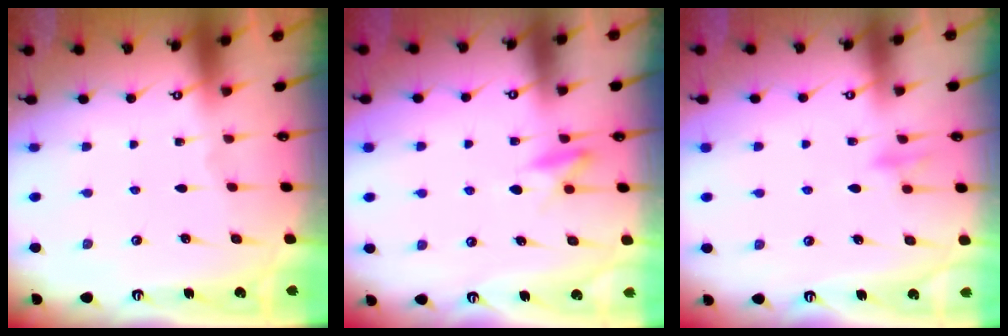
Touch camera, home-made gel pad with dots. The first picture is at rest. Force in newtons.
{"total": 9.1, "press": 9.0, "slide": 1.4}
{"total": 8.2, "press": 8.2, "slide": 0.6}